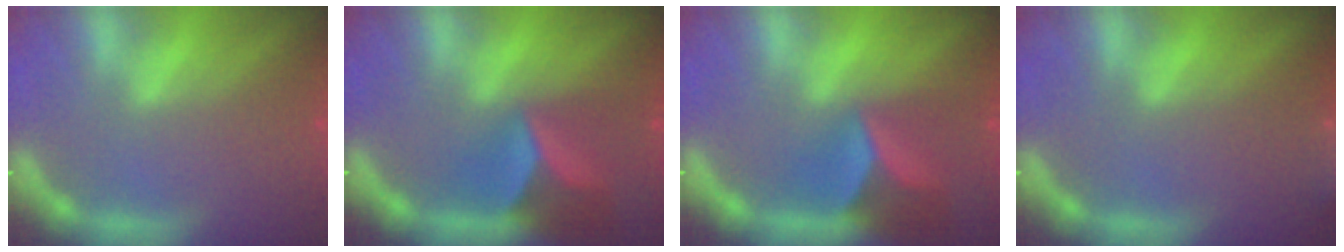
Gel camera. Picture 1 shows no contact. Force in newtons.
{"total": 6.4}
{"total": 6.4}
{"total": 4.4}